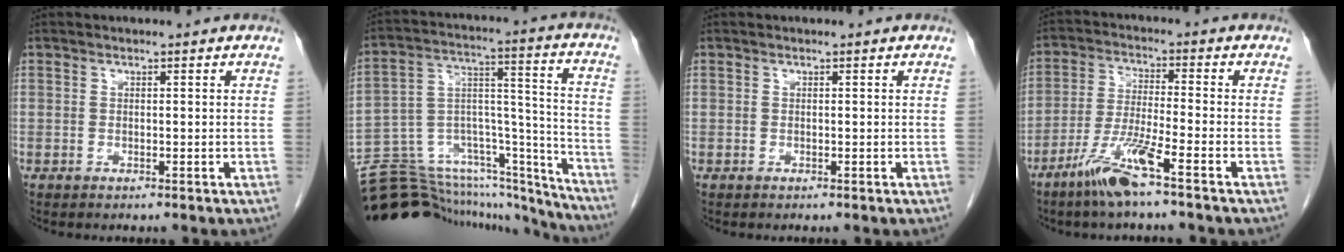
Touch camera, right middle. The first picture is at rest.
{"total": 24.4, "force": [-22.5, 6.4, 6.8], "torque": [-0.107, 0.066, -0.335]}
{"total": 0.0}
{"total": 7.8, "force": [-5.1, -0.4, 5.9], "torque": [-0.124, -0.016, -0.106]}